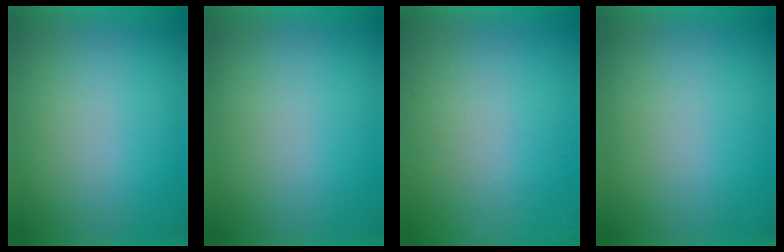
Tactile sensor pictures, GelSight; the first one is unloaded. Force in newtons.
{"total": 0.0}
{"total": 5.8}
{"total": 0.0}